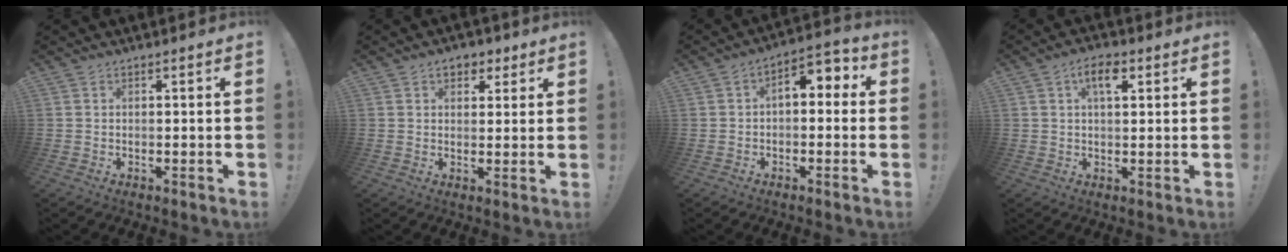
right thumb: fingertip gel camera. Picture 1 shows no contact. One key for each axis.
{"total": 5.3, "fx": 2.7, "fy": 3.9, "fz": 2.4, "tx": -0.024, "ty": -0.005, "tz": 0.047}
{"total": 6.6, "fx": 0.3, "fy": 4.0, "fz": 5.2, "tx": -0.063, "ty": 0.007, "tz": 0.004}
{"total": 6.2, "fx": 2.4, "fy": 3.0, "fz": 4.8, "tx": -0.067, "ty": -0.001, "tz": 0.037}